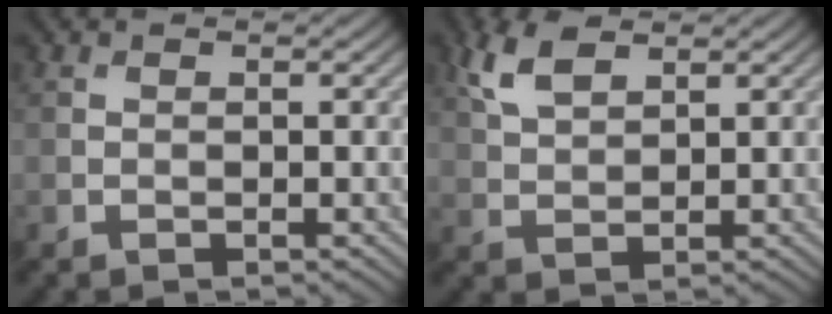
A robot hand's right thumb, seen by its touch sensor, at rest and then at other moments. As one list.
[{"total": 4.7, "force": [2.9, 2.0, 3.1], "torque": [-0.082, 0.008, 0.062]}]